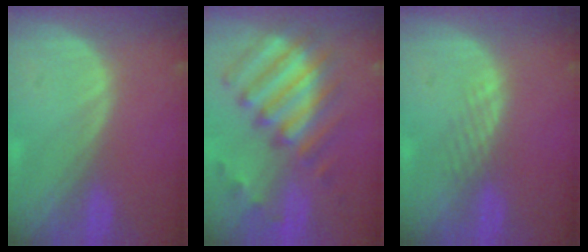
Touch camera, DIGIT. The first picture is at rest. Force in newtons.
{"total": 10.6, "press": 10.2, "slide": 3.1}
{"total": 1.6, "press": 1.6, "slide": 0.1}